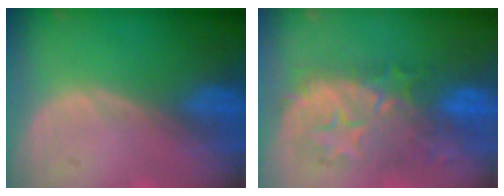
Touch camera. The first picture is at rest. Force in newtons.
{"total": 9.6, "press": 9.4, "slide": 2.2}